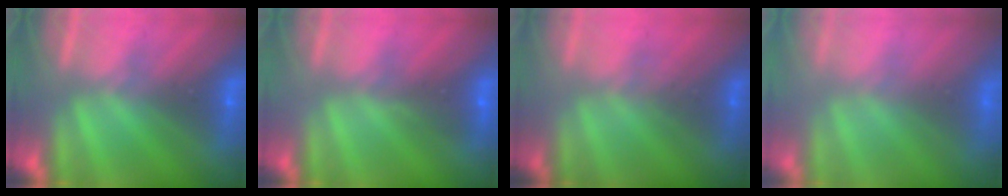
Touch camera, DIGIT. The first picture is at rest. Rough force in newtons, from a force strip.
{"total": 2.9}
{"total": 1.7}
{"total": 6.4}